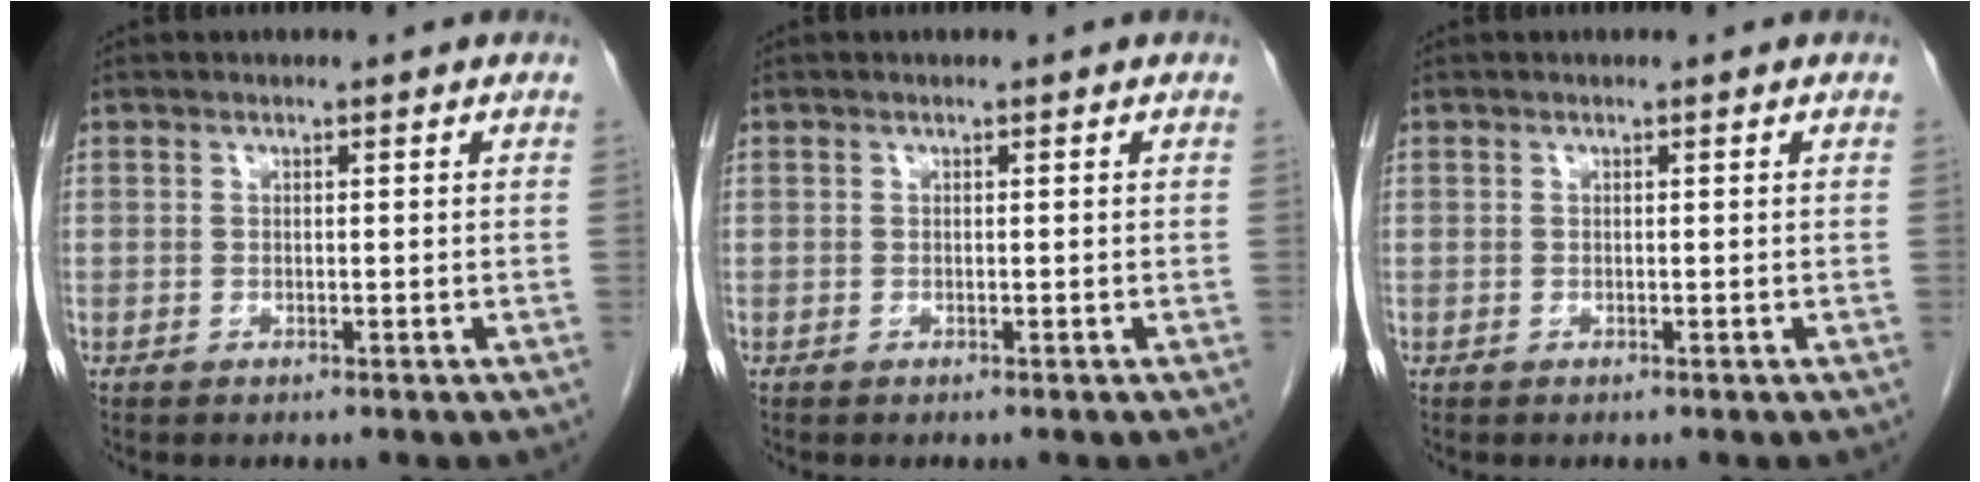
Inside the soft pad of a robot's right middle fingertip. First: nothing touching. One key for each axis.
{"total": 0.0}
{"total": 0.0}